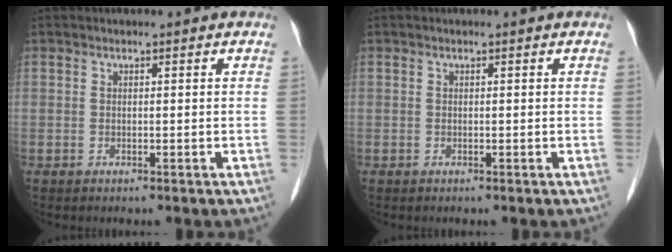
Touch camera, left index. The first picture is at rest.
{"total": 0.0}